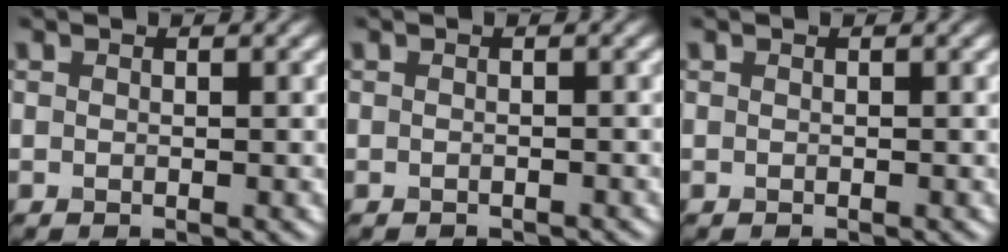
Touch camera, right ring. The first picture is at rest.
{"total": 0.7, "force": [-0.7, 0.1, 0.1], "torque": [0.000, -0.004, -0.012]}
{"total": 0.0}